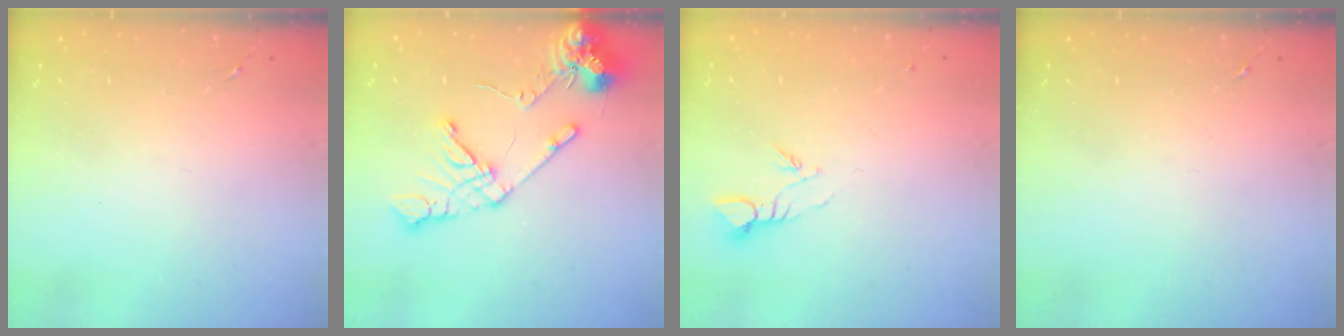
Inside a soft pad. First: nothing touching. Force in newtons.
{"total": 15.5, "press": 15.3, "slide": 2.3}
{"total": 3.9, "press": 3.9, "slide": 0.3}
{"total": 0.0}